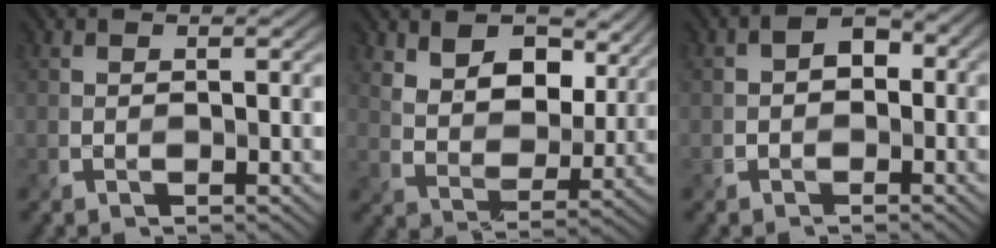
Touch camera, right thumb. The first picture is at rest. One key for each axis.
{"total": 10.4, "fx": 5.2, "fy": 6.3, "fz": 6.4, "tx": -0.133, "ty": -0.003, "tz": 0.083}
{"total": 3.1, "fx": -0.6, "fy": 2.5, "fz": 1.7, "tx": -0.025, "ty": 0.004, "tz": -0.018}